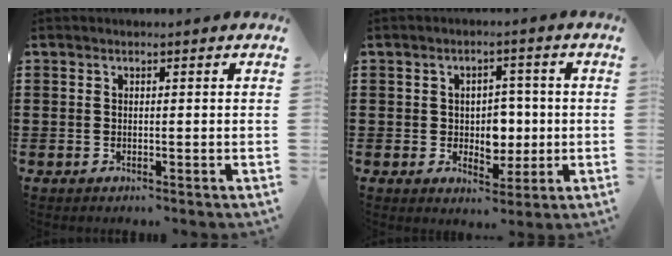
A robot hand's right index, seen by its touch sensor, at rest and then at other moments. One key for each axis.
{"total": 4.4, "fx": 0.2, "fy": 3.8, "fz": 2.1, "tx": -0.030, "ty": 0.004, "tz": -0.004}